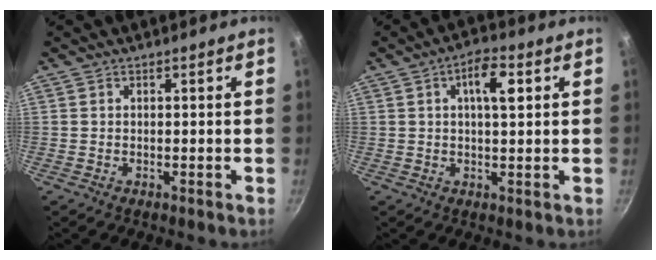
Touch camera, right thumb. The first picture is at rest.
{"total": 6.4, "force": [1.9, 2.4, 5.6], "torque": [-0.082, 0.004, 0.025]}